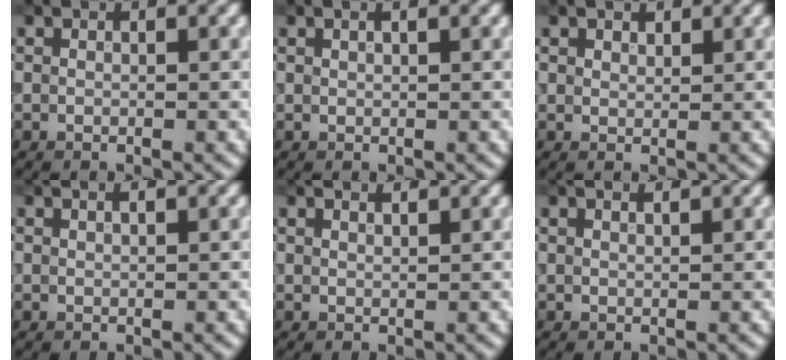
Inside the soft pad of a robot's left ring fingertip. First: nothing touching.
{"total": 0.7, "force": [0.5, 0.2, 0.4], "torque": [-0.008, 0.002, 0.008]}
{"total": 1.1, "force": [0.9, 0.6, 0.2], "torque": [-0.003, -0.001, 0.017]}
{"total": 1.0, "force": [0.8, 0.2, 0.6], "torque": [-0.008, 0.000, 0.010]}
{"total": 1.8, "force": [1.7, 0.4, 0.6], "torque": [-0.006, 0.005, 0.015]}
{"total": 1.5, "force": [1.3, 0.4, 0.7], "torque": [-0.007, 0.004, 0.007]}